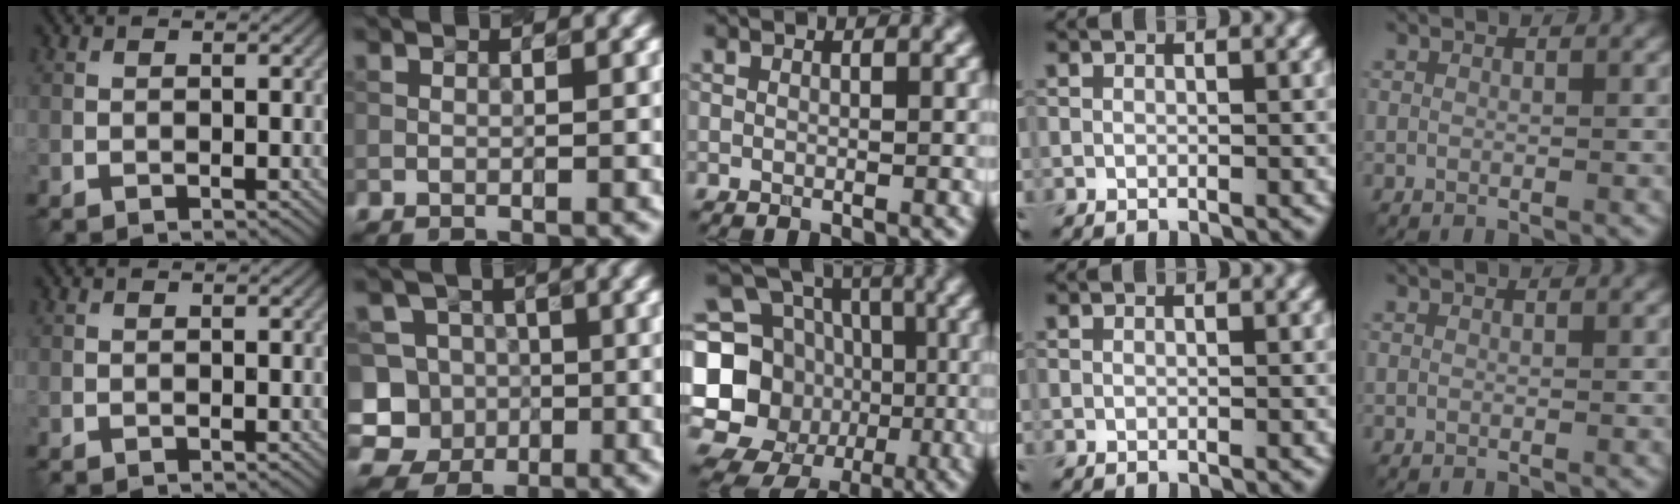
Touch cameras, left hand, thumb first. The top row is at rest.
{"index": {"total": 8.9, "force": [-2.7, 8.1, 2.3], "torque": [-0.046, 0.015, -0.072]}, "middle": {"total": 16.9, "force": [-1.9, 15.5, 6.4], "torque": [-0.158, 0.008, -0.056]}}